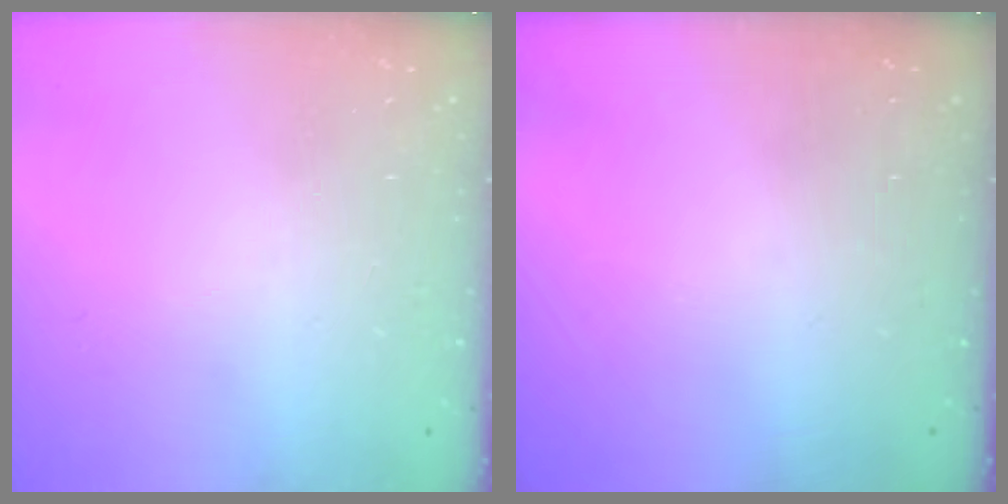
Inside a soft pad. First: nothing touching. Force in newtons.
{"total": 0.0}